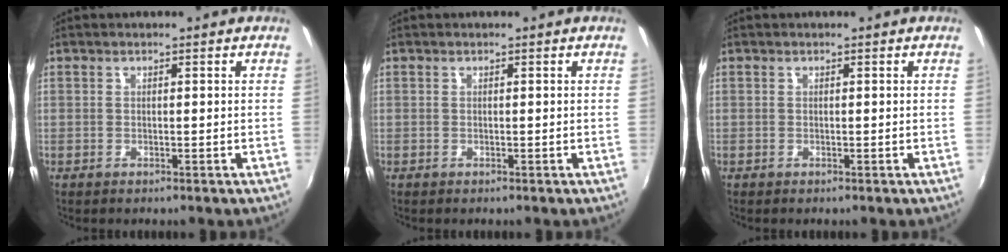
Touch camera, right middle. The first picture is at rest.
{"total": 0.0}
{"total": 0.0}